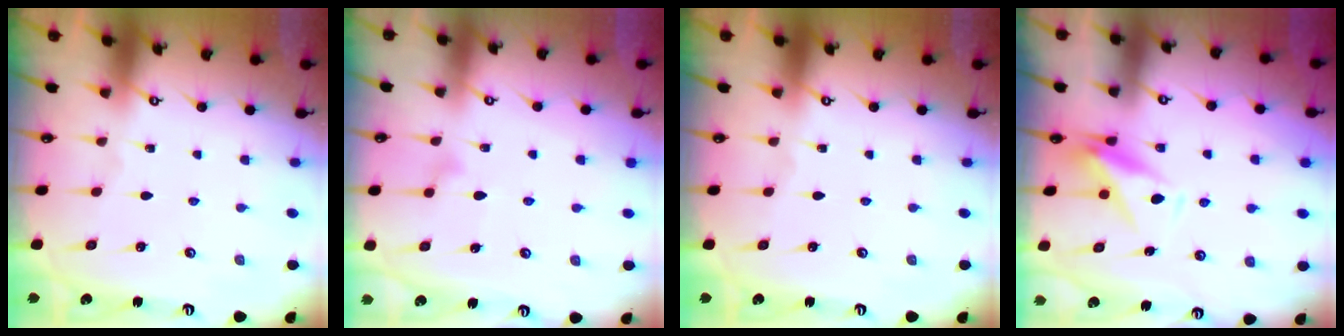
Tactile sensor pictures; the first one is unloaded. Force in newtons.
{"total": 7.9, "press": 7.9, "slide": 0.4}
{"total": 0.0}
{"total": 9.3, "press": 9.2, "slide": 1.3}